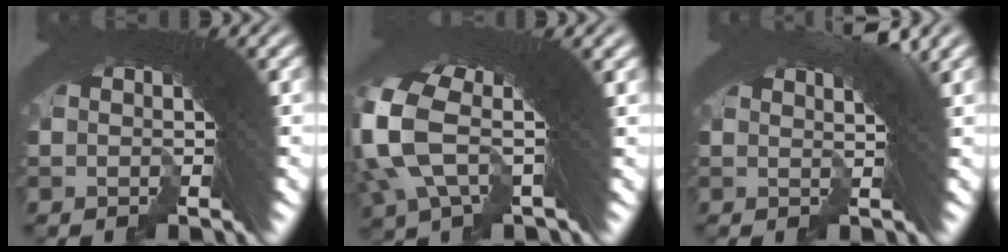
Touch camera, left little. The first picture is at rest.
{"total": 7.3, "force": [1.7, 3.7, 6.1], "torque": [-0.150, -0.008, 0.027]}
{"total": 4.3, "force": [3.0, -0.8, 3.0], "torque": [-0.035, 0.010, 0.047]}